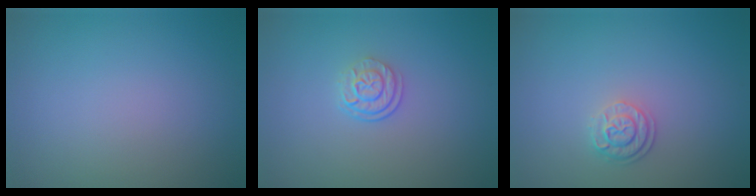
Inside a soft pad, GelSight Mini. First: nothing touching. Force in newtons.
{"total": 2.4, "press": 1.8, "slide": 1.7}
{"total": 2.1, "press": 1.8, "slide": 1.2}